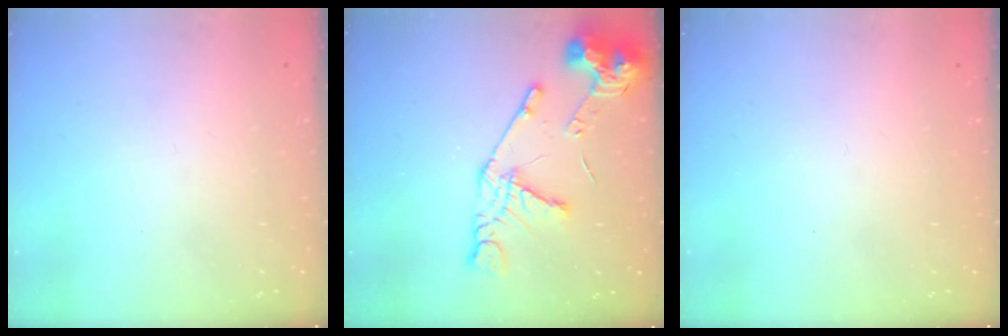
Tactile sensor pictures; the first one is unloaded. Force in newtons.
{"total": 14.7, "press": 14.6, "slide": 1.6}
{"total": 0.0}